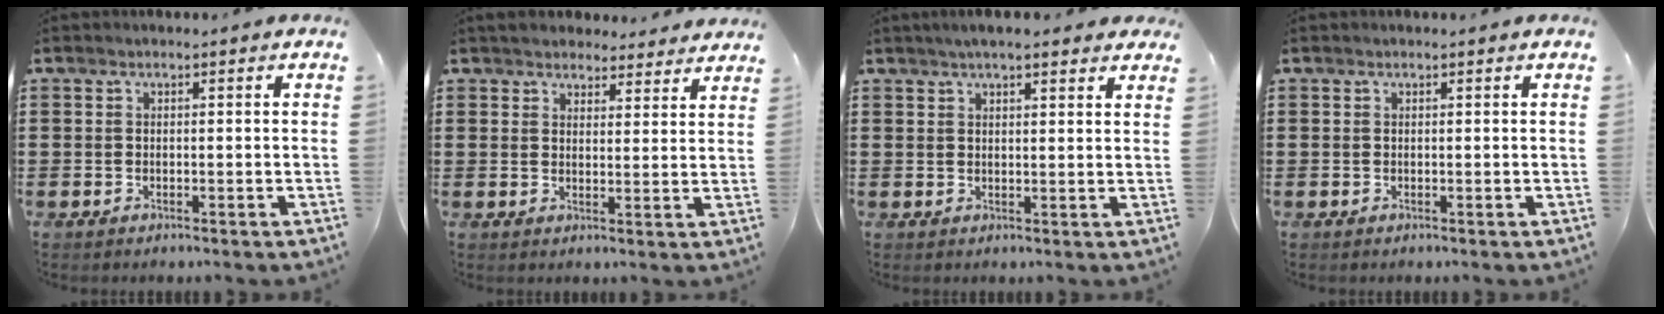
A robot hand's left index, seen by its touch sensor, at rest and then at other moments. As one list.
[{"total": 3.6, "force": [3.5, 0.8, 0.1], "torque": [-0.016, -0.010, 0.065]}, {"total": 3.5, "force": [2.9, 0.7, 1.9], "torque": [-0.044, 0.005, 0.052]}, {"total": 0.0}]